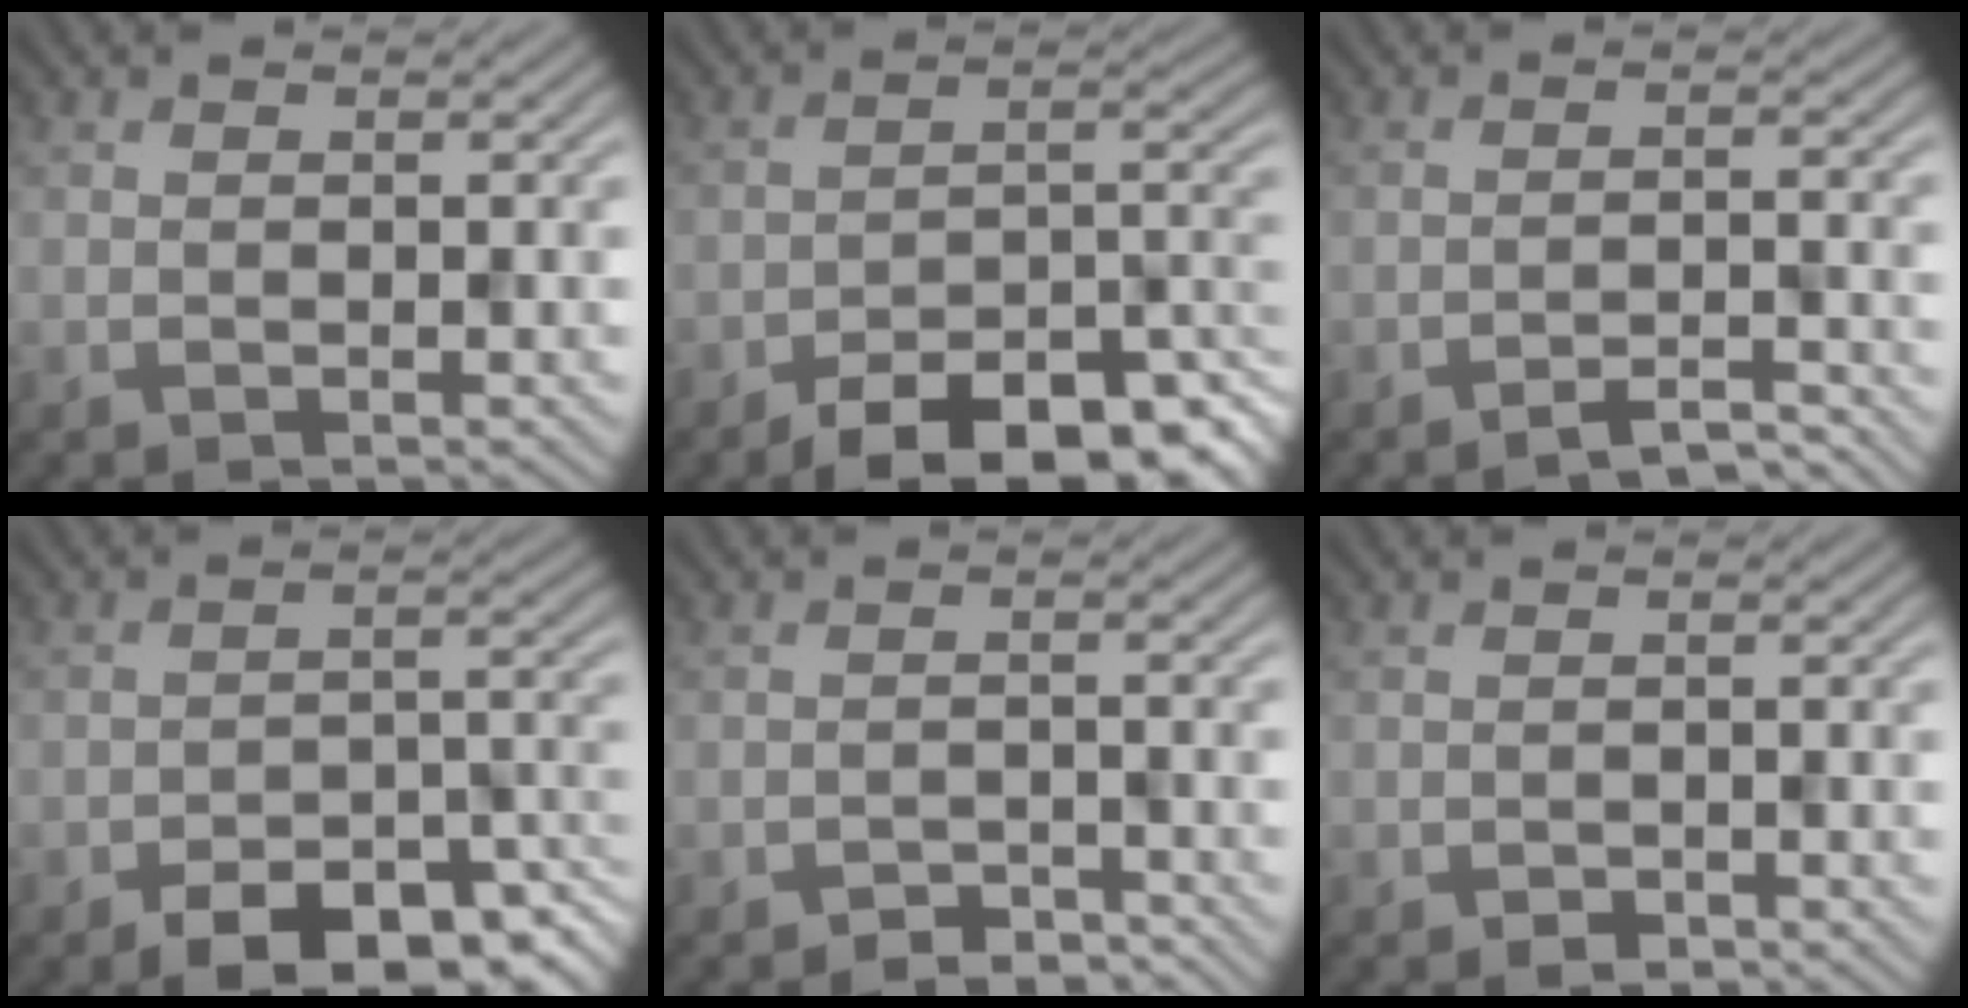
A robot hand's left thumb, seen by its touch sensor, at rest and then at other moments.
{"total": 11.7, "force": [-8.3, 4.1, 7.1], "torque": [-0.093, 0.001, -0.135]}
{"total": 3.4, "force": [-3.0, 0.3, 1.5], "torque": [-0.018, 0.009, -0.053]}
{"total": 9.6, "force": [-6.6, 4.2, 5.7], "torque": [-0.071, -0.003, -0.103]}
{"total": 2.3, "force": [-2.0, 0.8, 0.6], "torque": [-0.006, 0.004, -0.037]}
{"total": 1.1, "force": [-0.8, 0.6, 0.4], "torque": [-0.006, -0.003, -0.014]}